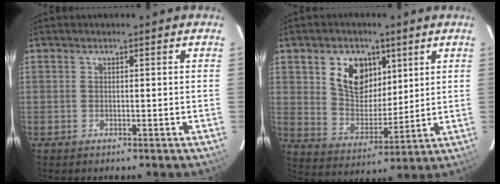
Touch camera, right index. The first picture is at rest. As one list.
[{"total": 11.3, "force": [4.9, 7.7, 6.7], "torque": [-0.124, 0.010, 0.096]}]